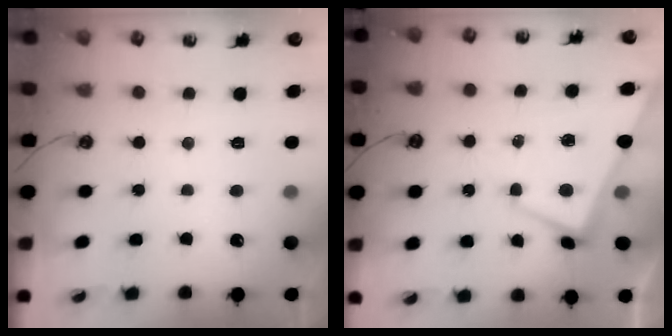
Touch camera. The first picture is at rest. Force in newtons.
{"total": 1.6, "press": 1.4, "slide": 0.7}